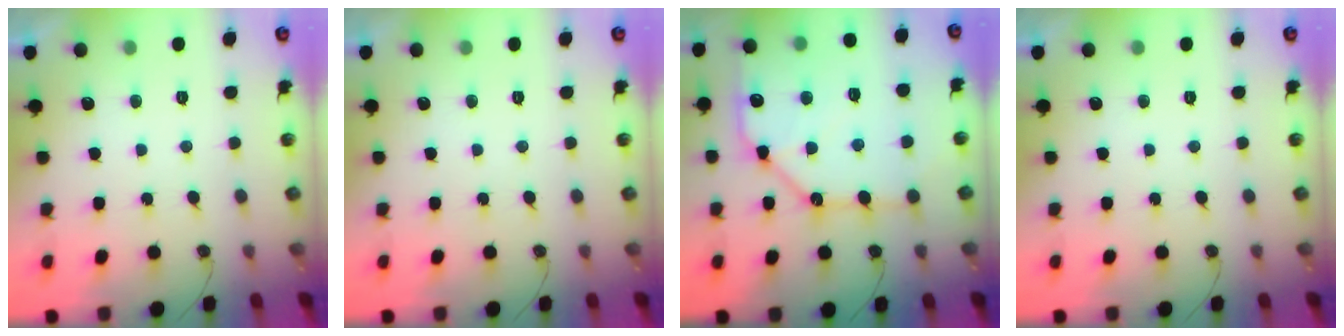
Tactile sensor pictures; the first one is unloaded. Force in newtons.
{"total": 0.0}
{"total": 17.1, "press": 17.0, "slide": 1.8}
{"total": 0.0}